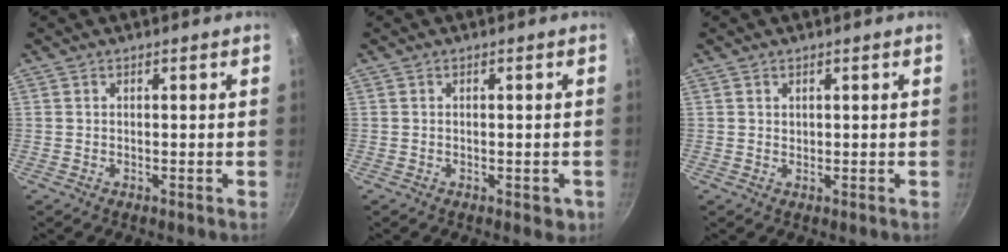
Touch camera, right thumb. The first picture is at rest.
{"total": 2.0, "force": [-0.7, 1.2, 1.5], "torque": [-0.006, 0.002, -0.006]}
{"total": 0.7, "force": [0.4, 0.5, 0.2], "torque": [0.003, -0.003, 0.006]}